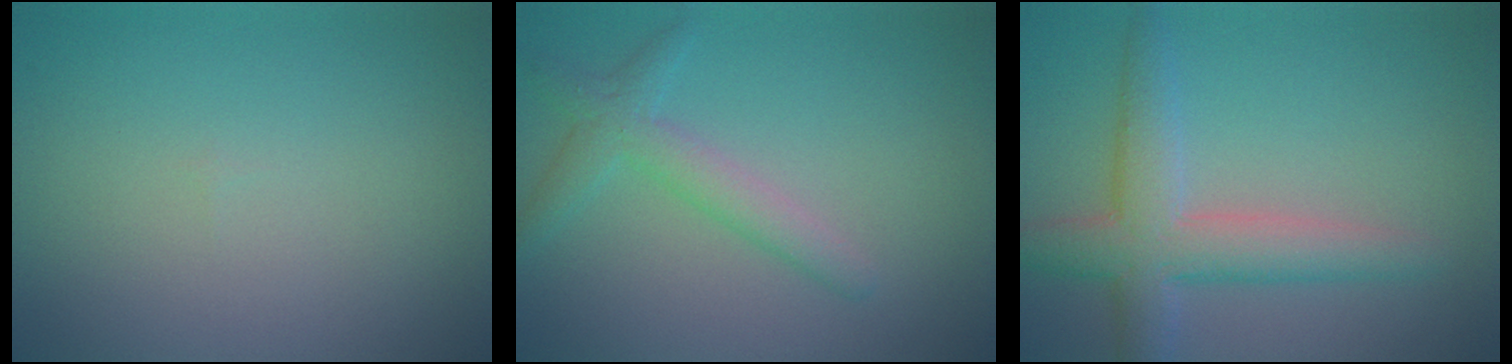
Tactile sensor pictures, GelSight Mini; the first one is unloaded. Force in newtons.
{"total": 2.6, "press": 2.6, "slide": 0.1}
{"total": 4.7, "press": 4.7, "slide": 0.3}